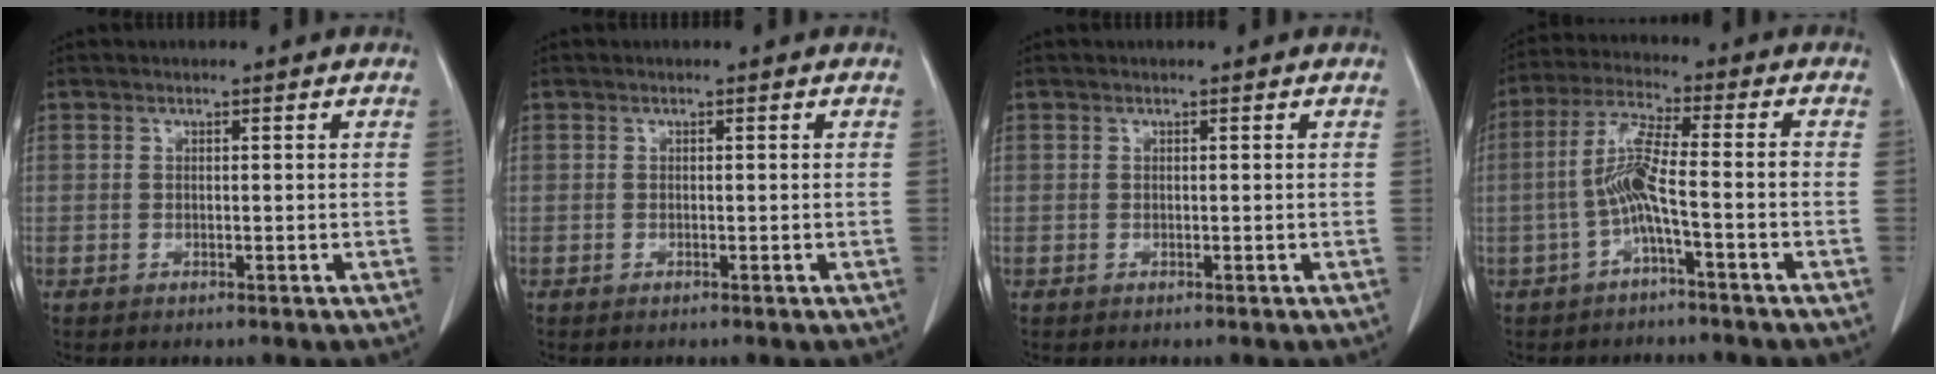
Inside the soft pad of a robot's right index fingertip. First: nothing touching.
{"total": 0.0}
{"total": 0.0}
{"total": 7.0, "force": [-2.1, 0.1, 6.7], "torque": [-0.137, 0.013, -0.043]}